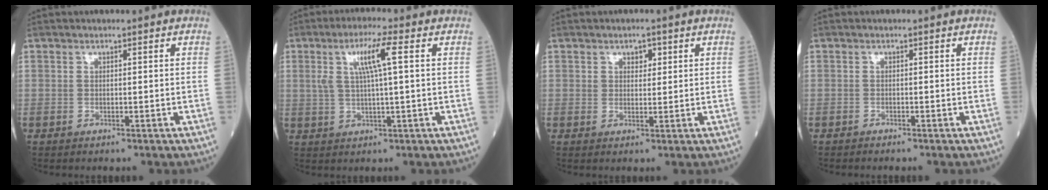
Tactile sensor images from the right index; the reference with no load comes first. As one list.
[{"total": 6.6, "force": [2.0, 0.0, 6.3], "torque": [-0.124, 0.009, 0.038]}, {"total": 2.3, "force": [1.2, 1.5, 1.4], "torque": [-0.016, 0.000, 0.018]}, {"total": 0.8, "force": [-0.7, -0.1, 0.3], "torque": [-0.010, -0.003, -0.011]}]